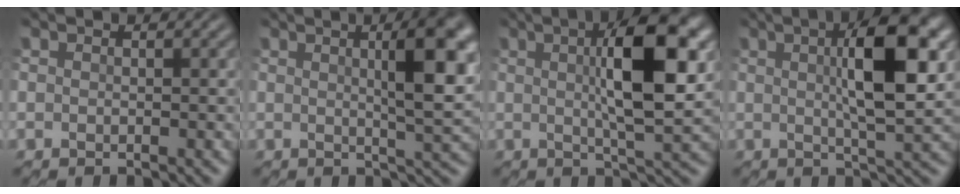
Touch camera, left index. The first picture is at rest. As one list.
[{"total": 5.8, "force": [1.7, 1.0, 5.5], "torque": [-0.081, 0.010, 0.028]}, {"total": 8.6, "force": [2.2, 1.8, 8.2], "torque": [-0.130, 0.014, 0.031]}, {"total": 7.8, "force": [2.0, 1.6, 7.3], "torque": [-0.119, 0.015, 0.031]}]